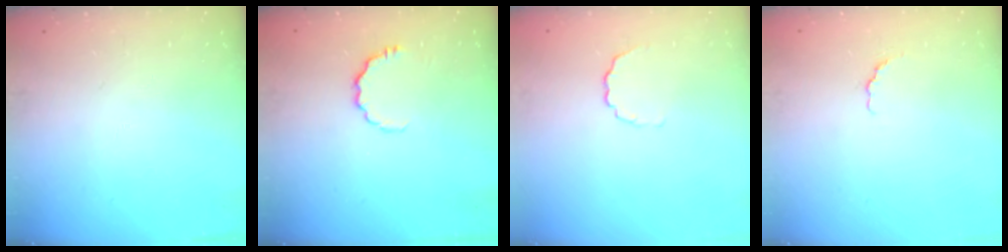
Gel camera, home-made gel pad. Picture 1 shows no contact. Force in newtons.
{"total": 5.5, "press": 5.3, "slide": 1.5}
{"total": 3.4, "press": 3.2, "slide": 1.1}
{"total": 1.5, "press": 1.3, "slide": 0.7}